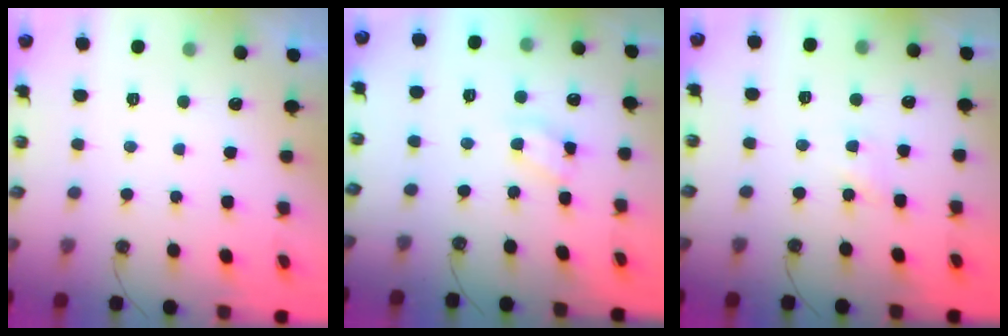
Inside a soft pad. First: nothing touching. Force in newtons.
{"total": 6.4, "press": 6.4, "slide": 0.5}
{"total": 5.4, "press": 5.4, "slide": 0.6}